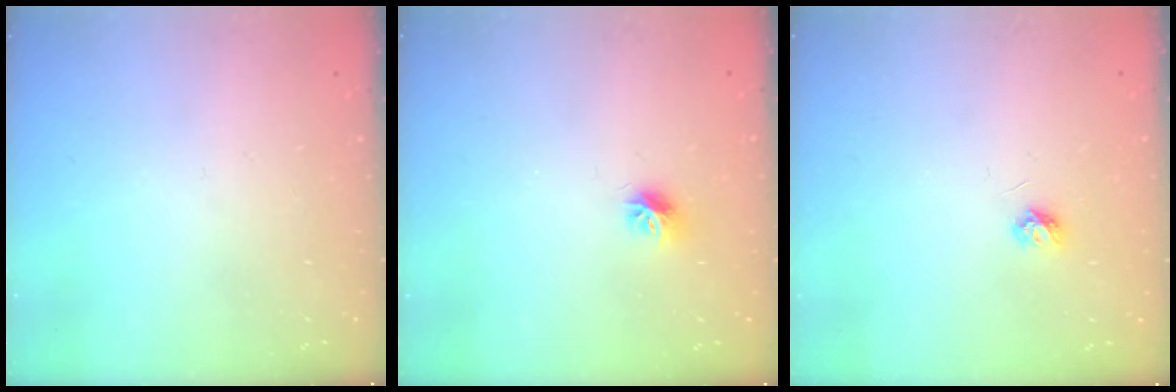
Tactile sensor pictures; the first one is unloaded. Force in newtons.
{"total": 7.4, "press": 7.3, "slide": 0.6}
{"total": 3.9, "press": 3.8, "slide": 0.5}